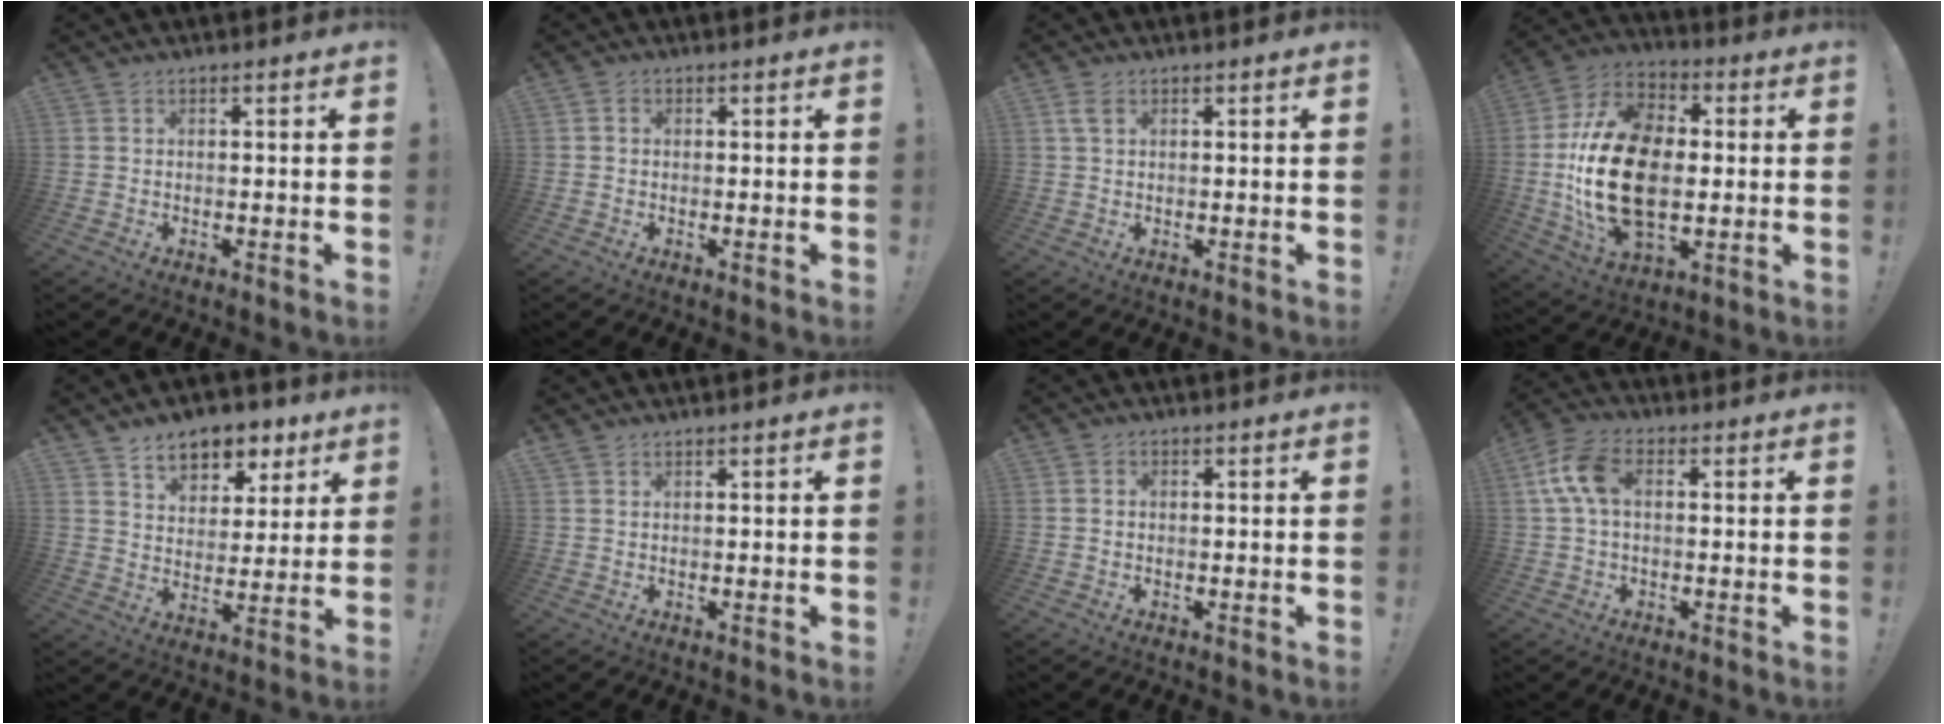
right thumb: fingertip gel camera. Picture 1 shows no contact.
{"total": 1.1, "force": [-0.1, 1.0, 0.4], "torque": [-0.009, 0.004, -0.001]}
{"total": 3.2, "force": [1.5, 1.8, 2.2], "torque": [-0.040, 0.003, 0.028]}
{"total": 25.1, "force": [-1.2, 15.9, 19.4], "torque": [-0.369, 0.011, -0.011]}
{"total": 9.5, "force": [6.5, 6.0, 3.4], "torque": [-0.039, -0.048, 0.120]}
{"total": 1.0, "force": [0.9, 0.1, 0.3], "torque": [0.000, -0.003, 0.016]}
{"total": 0.9, "force": [-0.1, 0.8, 0.4], "torque": [0.000, 0.000, -0.003]}
{"total": 8.9, "force": [1.4, 5.2, 7.1], "torque": [-0.141, 0.010, 0.027]}